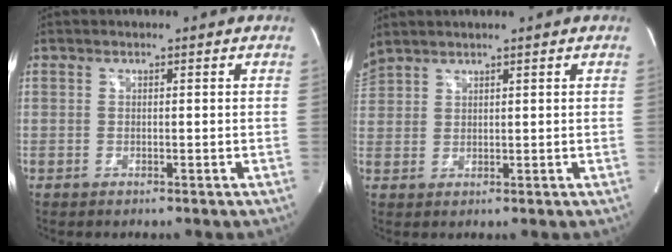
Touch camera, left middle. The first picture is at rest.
{"total": 3.8, "force": [3.6, 0.6, 1.1], "torque": [-0.039, 0.026, 0.083]}